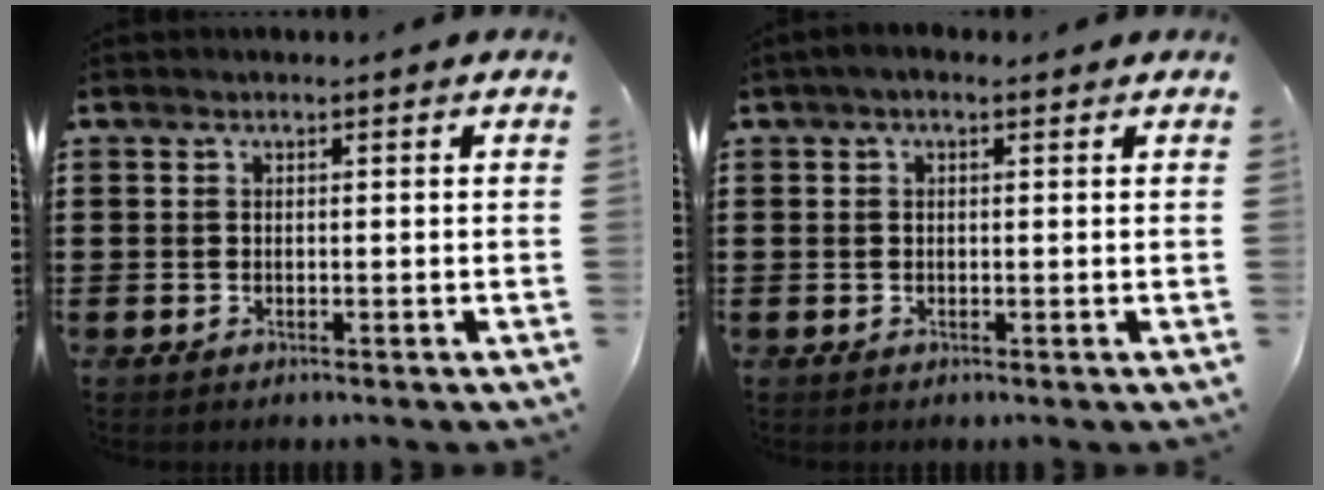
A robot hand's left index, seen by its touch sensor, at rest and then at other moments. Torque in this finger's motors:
{"motor_torque": [0.78, 0.75, -0.02, -0.03]}